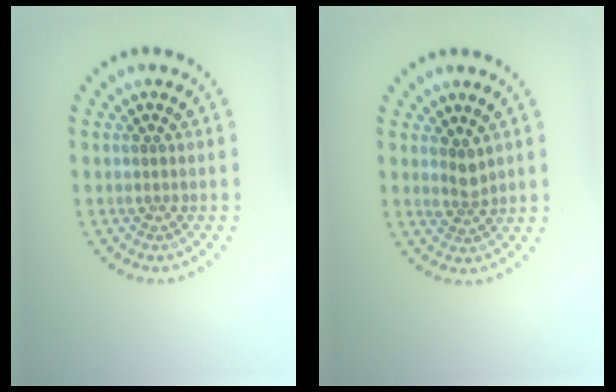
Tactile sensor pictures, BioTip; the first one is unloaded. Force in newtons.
{"total": 1.7, "press": 1.2, "slide": 1.1}